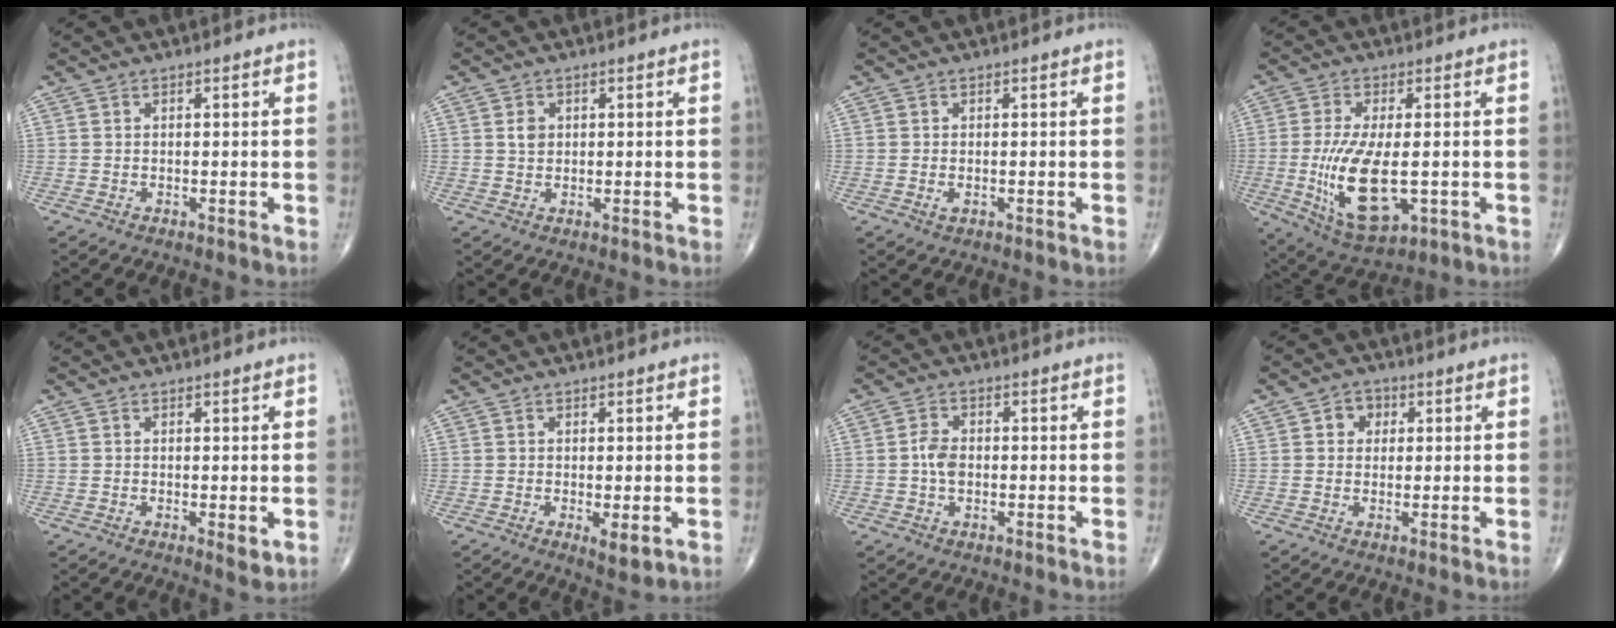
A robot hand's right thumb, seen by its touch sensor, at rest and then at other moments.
{"total": 2.1, "force": [0.5, 1.6, 1.2], "torque": [-0.014, -0.002, 0.010]}
{"total": 1.0, "force": [-0.3, 0.5, 0.8], "torque": [-0.014, -0.002, -0.006]}
{"total": 14.3, "force": [-2.1, 6.2, 12.7], "torque": [-0.240, -0.020, -0.023]}
{"total": 2.0, "force": [-0.2, 0.6, 1.9], "torque": [-0.024, -0.008, -0.004]}
{"total": 3.2, "force": [-0.8, 1.1, 2.9], "torque": [-0.044, -0.011, -0.009]}
{"total": 3.8, "force": [-0.2, 2.5, 2.8], "torque": [-0.054, 0.008, -0.009]}
{"total": 3.6, "force": [1.0, 3.1, 1.6], "torque": [-0.001, 0.003, 0.010]}